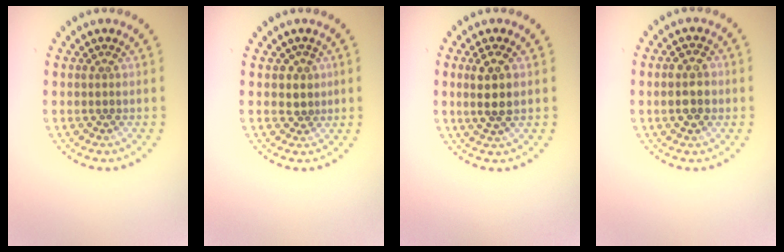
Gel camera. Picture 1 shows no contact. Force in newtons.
{"total": 1.5, "press": 1.2, "slide": 1.0}
{"total": 2.7, "press": 2.5, "slide": 1.0}
{"total": 2.6, "press": 2.6, "slide": 0.4}